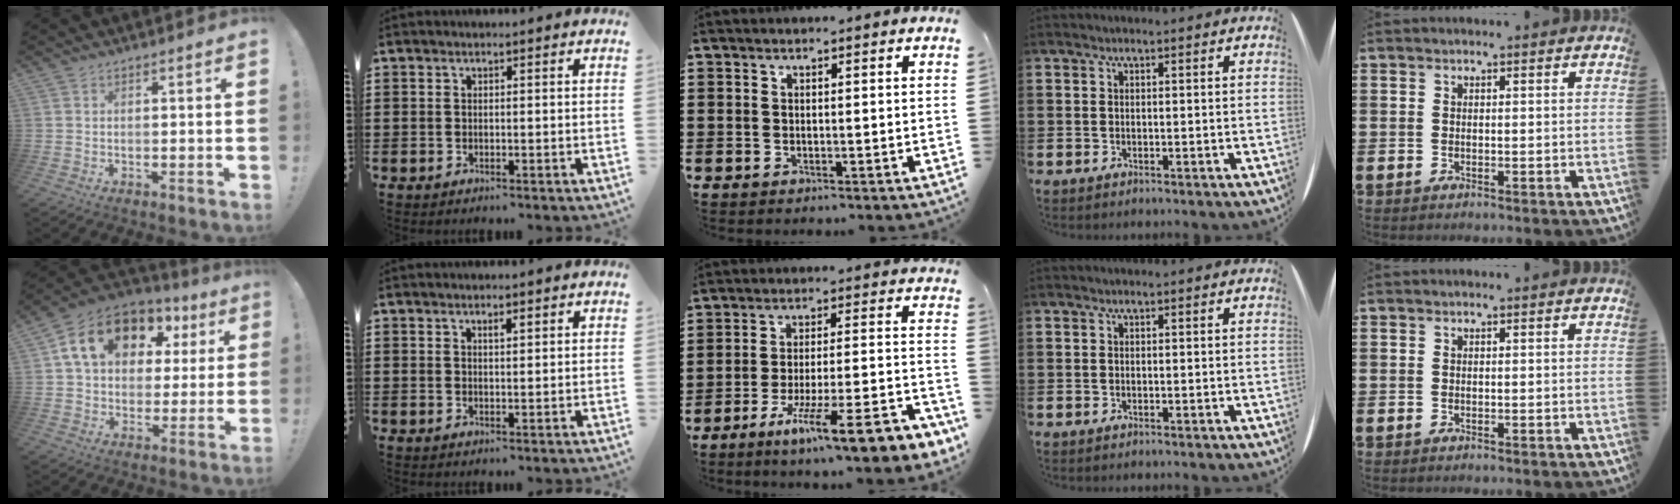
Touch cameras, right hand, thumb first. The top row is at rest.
{"thumb": {"total": 18.6, "force": [7.6, 12.9, 11.0], "torque": [-0.176, -0.015, 0.143]}, "index": {"total": 1.2, "force": [0.5, 0.3, 1.0], "torque": [-0.019, 0.003, 0.007]}, "middle": {"total": 11.5, "force": [-8.4, 0.9, 7.8], "torque": [-0.121, 0.014, -0.154]}}